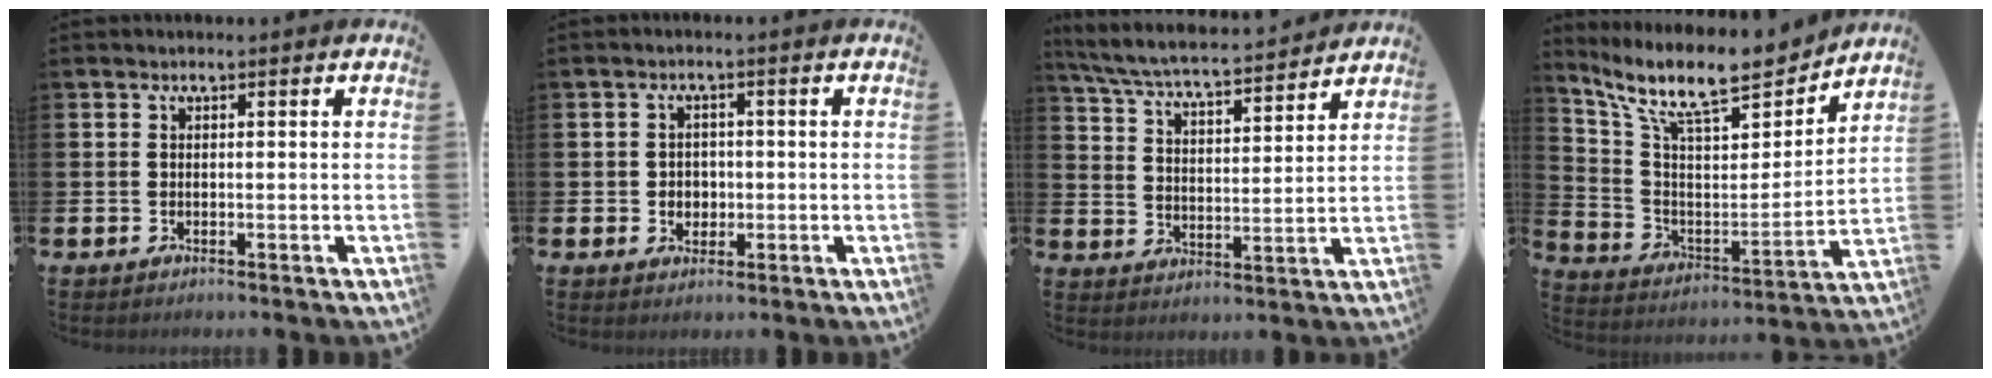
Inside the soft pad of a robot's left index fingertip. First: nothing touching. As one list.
[{"total": 2.3, "force": [-0.1, 2.2, 0.7], "torque": [-0.005, 0.003, -0.009]}, {"total": 5.9, "force": [5.6, 0.4, 2.0], "torque": [-0.067, -0.044, 0.094]}, {"total": 11.0, "force": [9.2, 2.6, 5.5], "torque": [-0.130, -0.058, 0.157]}]